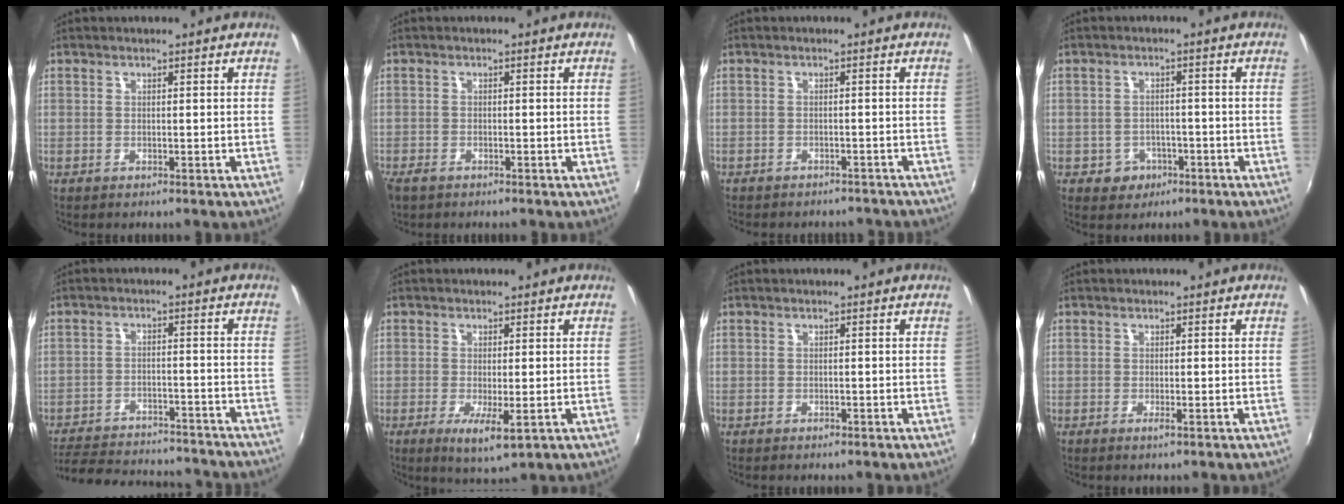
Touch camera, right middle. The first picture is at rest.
{"total": 2.6, "force": [-1.9, 1.3, 1.1], "torque": [-0.028, -0.008, -0.038]}
{"total": 7.5, "force": [-6.7, 2.4, 2.2], "torque": [-0.052, -0.010, -0.083]}
{"total": 4.4, "force": [-2.1, 3.8, 0.8], "torque": [-0.028, 0.006, -0.025]}
{"total": 23.5, "force": [-20.6, 6.4, 9.2], "torque": [-0.190, -0.004, -0.271]}
{"total": 5.1, "force": [-1.6, 1.3, 4.6], "torque": [-0.090, -0.021, -0.025]}
{"total": 0.6, "force": [-0.5, 0.4, 0.2], "torque": [-0.004, -0.002, -0.009]}
{"total": 0.8, "force": [-0.4, -0.1, 0.6], "torque": [-0.013, -0.002, -0.008]}